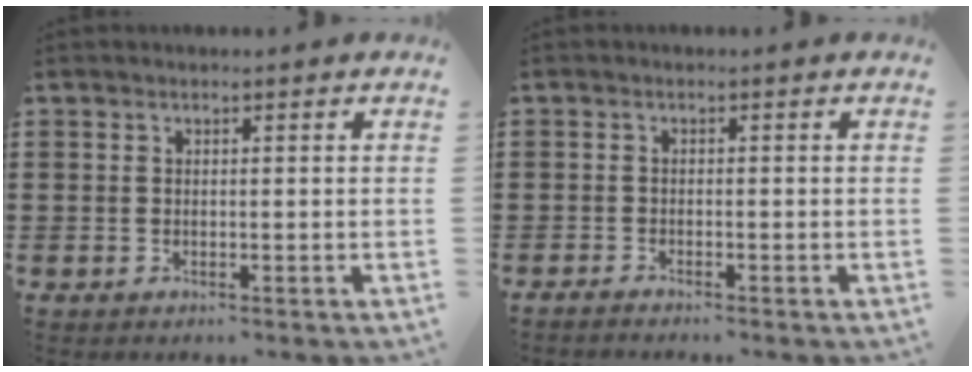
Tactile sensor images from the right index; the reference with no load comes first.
{"total": 1.0, "force": [-1.0, 0.0, 0.1], "torque": [-0.004, 0.000, -0.020]}